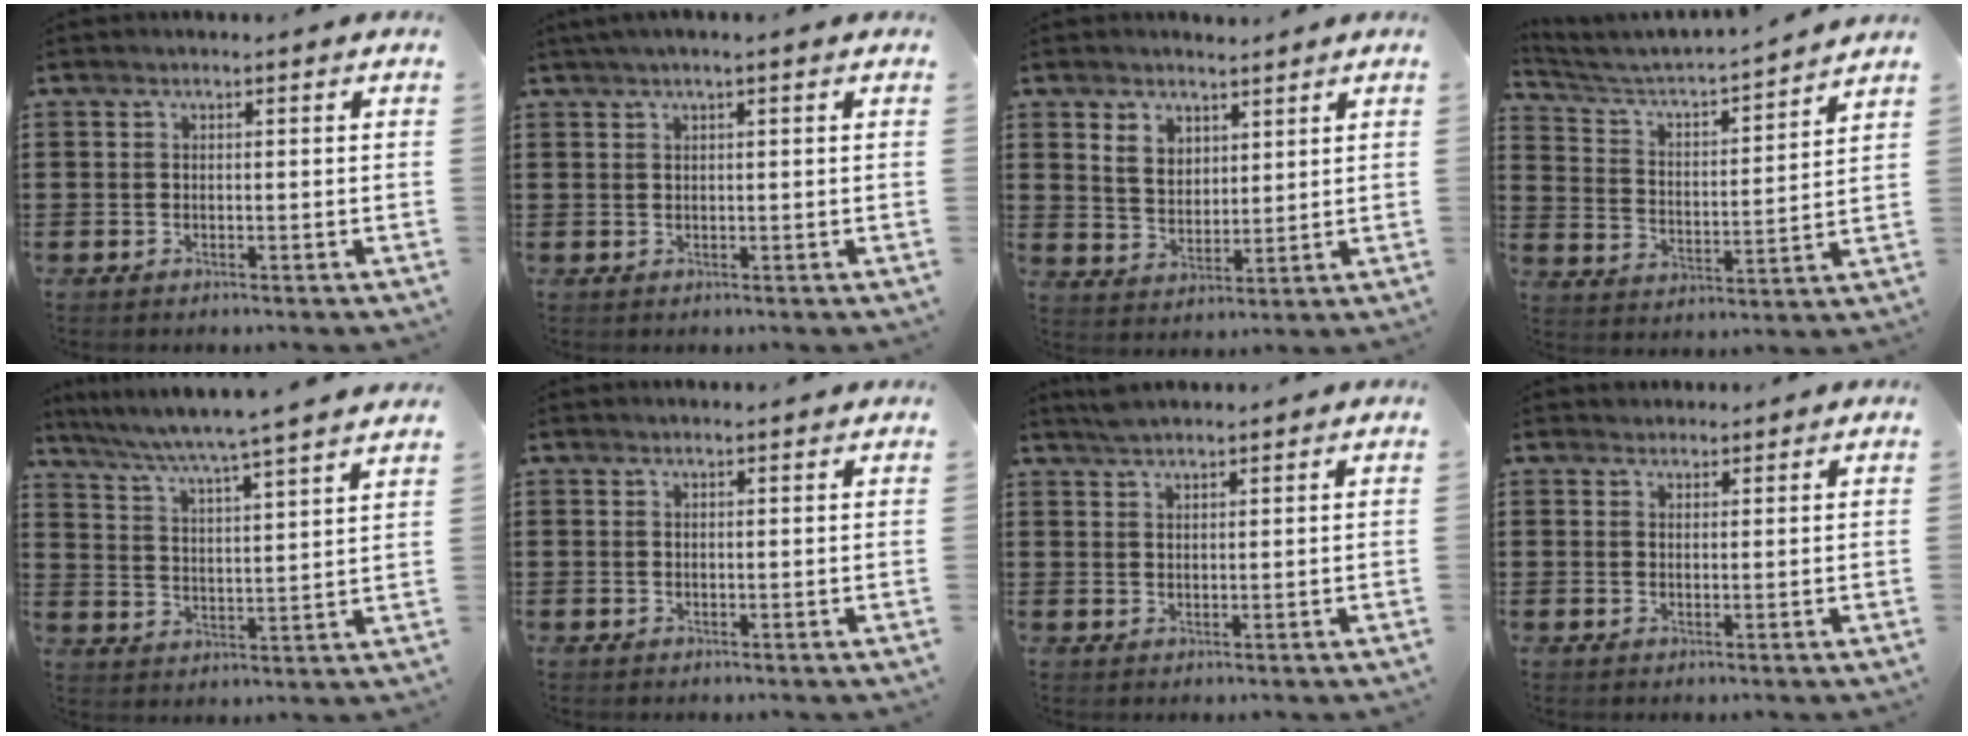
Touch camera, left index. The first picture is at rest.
{"total": 1.4, "force": [0.7, -0.1, 1.1], "torque": [-0.021, 0.000, 0.014]}
{"total": 5.2, "force": [3.7, 3.3, 1.4], "torque": [-0.037, 0.000, 0.068]}
{"total": 3.4, "force": [3.1, 0.3, 1.5], "torque": [-0.047, -0.034, 0.041]}
{"total": 4.9, "force": [4.4, -1.2, 1.9], "torque": [-0.060, -0.041, 0.065]}
{"total": 0.6, "force": [0.6, 0.1, 0.1], "torque": [-0.003, 0.000, 0.012]}
{"total": 2.3, "force": [2.2, 0.3, 0.7], "torque": [-0.018, 0.002, 0.042]}
{"total": 1.5, "force": [1.3, 0.7, -0.1], "torque": [-0.002, 0.004, 0.028]}